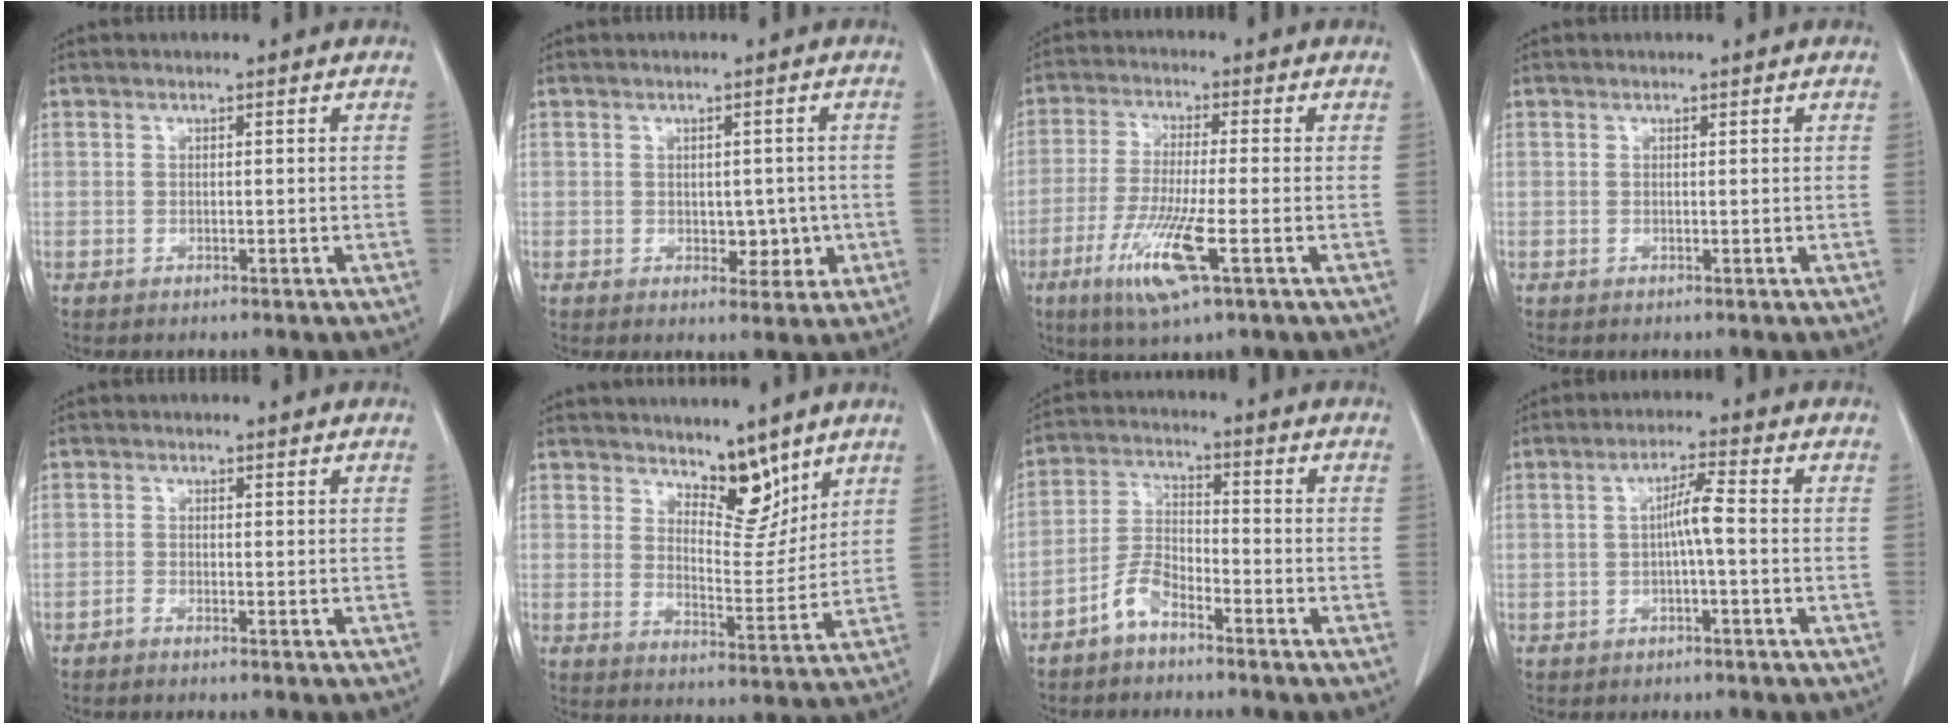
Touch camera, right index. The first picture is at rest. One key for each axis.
{"total": 4.0, "fx": -0.5, "fy": 2.6, "fz": 3.0, "tx": -0.029, "ty": 0.003, "tz": 0.001}
{"total": 10.2, "fx": -4.2, "fy": 0.6, "fz": 9.3, "tx": -0.188, "ty": -0.025, "tz": -0.077}
{"total": 0.0}
{"total": 0.8, "fx": -0.7, "fy": -0.1, "fz": 0.3, "tx": -0.005, "ty": 0.001, "tz": -0.016}
{"total": 7.0, "fx": 5.5, "fy": 2.7, "fz": 3.4, "tx": -0.042, "ty": -0.008, "tz": 0.095}
{"total": 4.9, "fx": -3.7, "fy": 1.6, "fz": 2.8, "tx": -0.066, "ty": 0.006, "tz": -0.077}
{"total": 3.8, "fx": -0.4, "fy": 0.0, "fz": 3.8, "tx": -0.068, "ty": 0.009, "tz": -0.005}